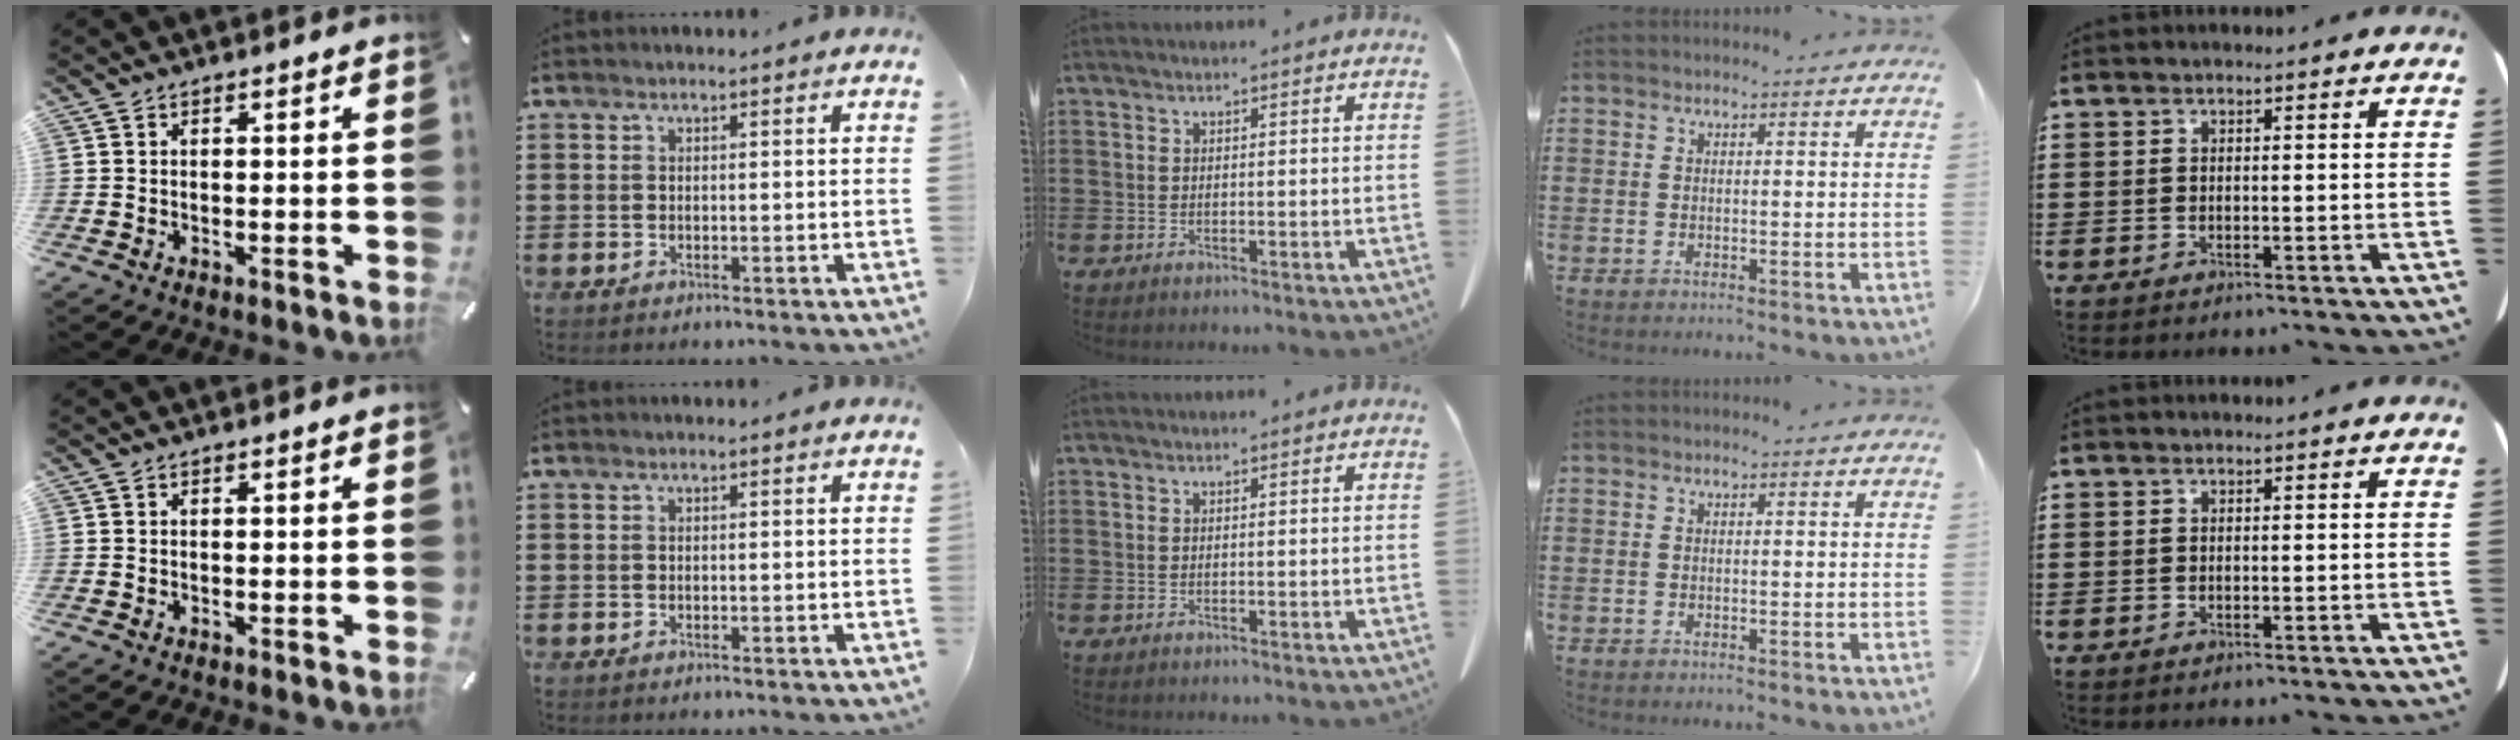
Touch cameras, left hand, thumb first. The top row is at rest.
{}